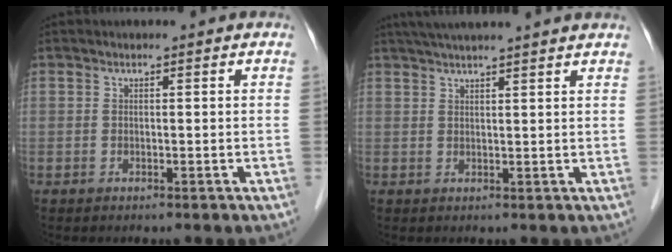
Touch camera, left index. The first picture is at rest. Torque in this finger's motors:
{"motor_torque": [-0.12, -0.48, 0.63, 0.13]}